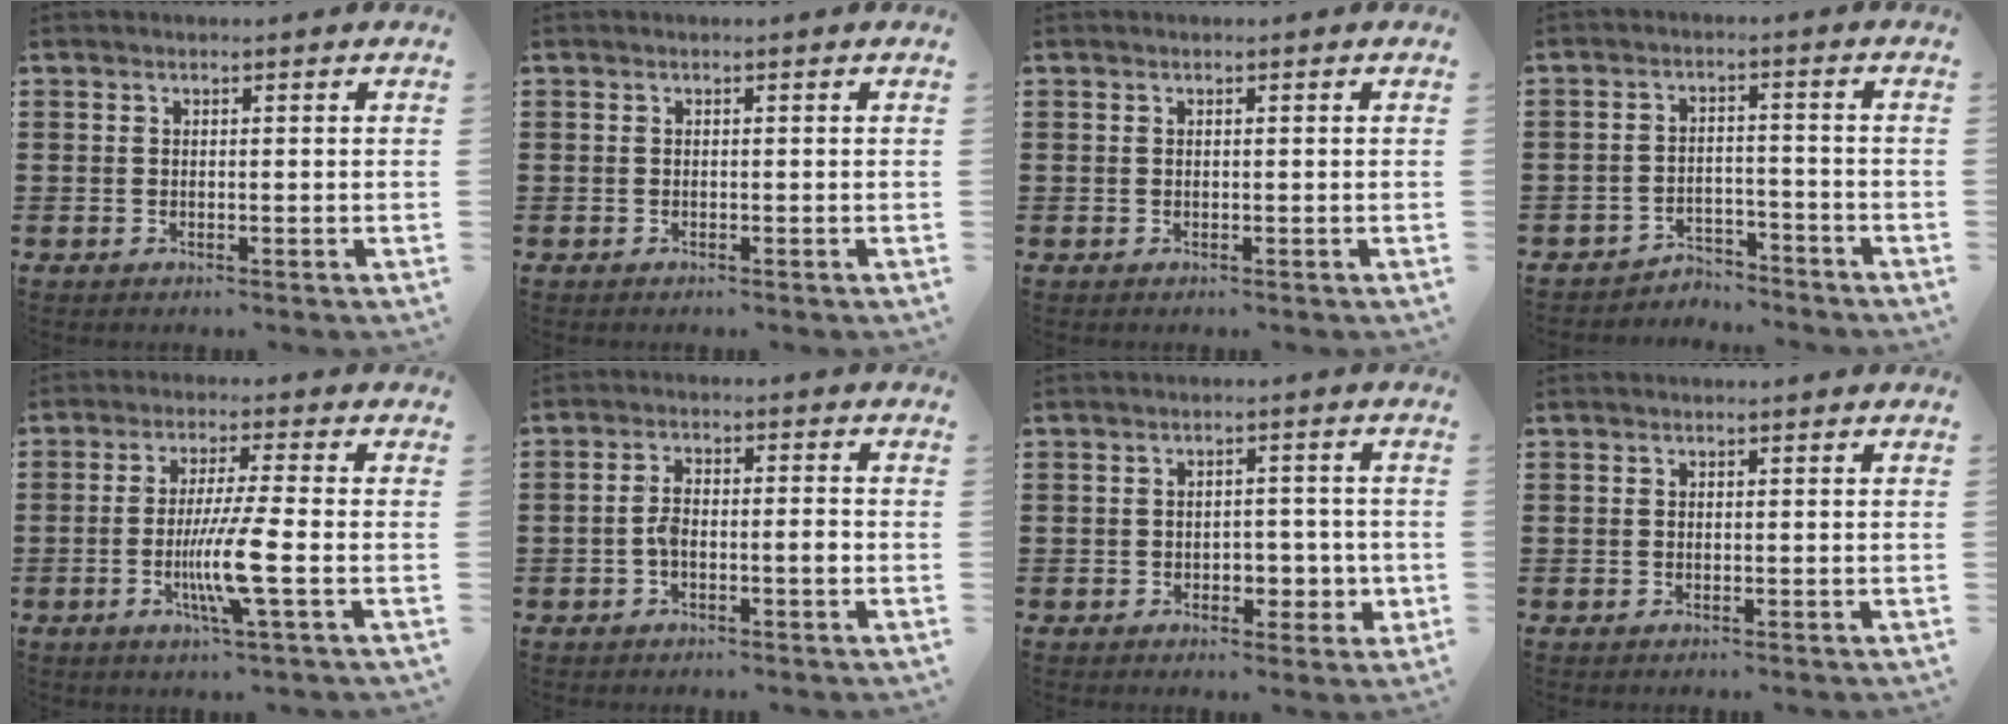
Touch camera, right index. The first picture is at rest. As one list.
[{"total": 0.0}, {"total": 0.0}, {"total": 3.7, "force": [-3.7, 0.7, 0.1], "torque": [-0.008, 0.006, -0.077]}, {"total": 8.3, "force": [-2.3, -0.2, 8.0], "torque": [-0.154, -0.023, -0.045]}, {"total": 3.7, "force": [-1.3, 1.0, 3.3], "torque": [-0.067, 0.002, -0.025]}, {"total": 3.8, "force": [-1.0, 2.8, 2.5], "torque": [-0.033, 0.001, -0.022]}, {"total": 0.0}]